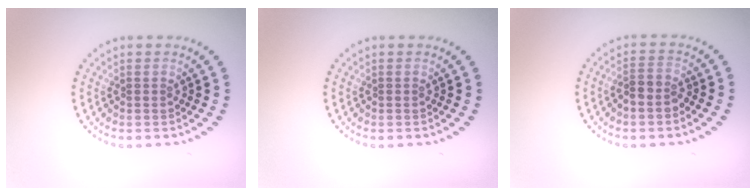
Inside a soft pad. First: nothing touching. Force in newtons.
{"total": 0.0}
{"total": 2.1, "press": 1.8, "slide": 1.1}